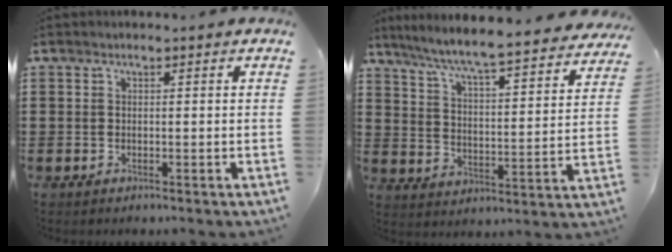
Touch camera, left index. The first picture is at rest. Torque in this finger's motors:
{"motor_torque": [2.14, 0.00, 0.79, 0.21]}